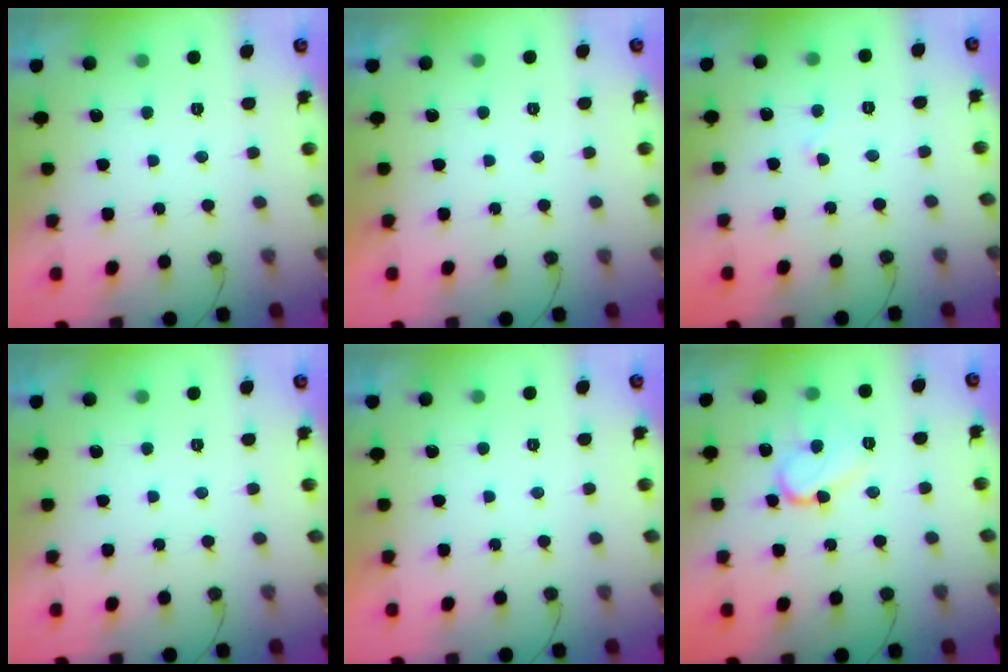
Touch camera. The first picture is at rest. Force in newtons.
{"total": 1.8, "press": 1.8, "slide": 0.0}
{"total": 2.8, "press": 2.8, "slide": 0.2}
{"total": 0.0}
{"total": 1.8, "press": 1.8, "slide": 0.0}
{"total": 11.1, "press": 11.0, "slide": 1.2}